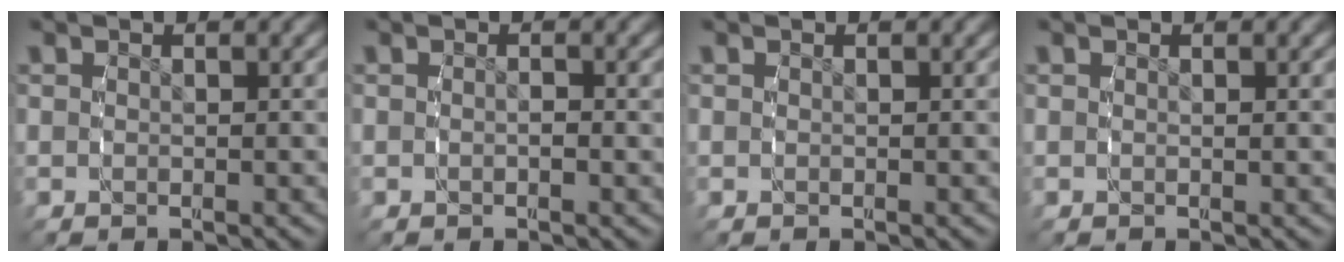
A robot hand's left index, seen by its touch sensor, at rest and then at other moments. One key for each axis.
{"total": 0.5, "fx": -0.3, "fy": 0.1, "fz": 0.5, "tx": -0.011, "ty": 0.001, "tz": -0.007}
{"total": 0.0}
{"total": 0.0}